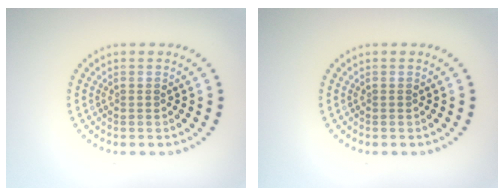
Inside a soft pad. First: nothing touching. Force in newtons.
{"total": 0.0}